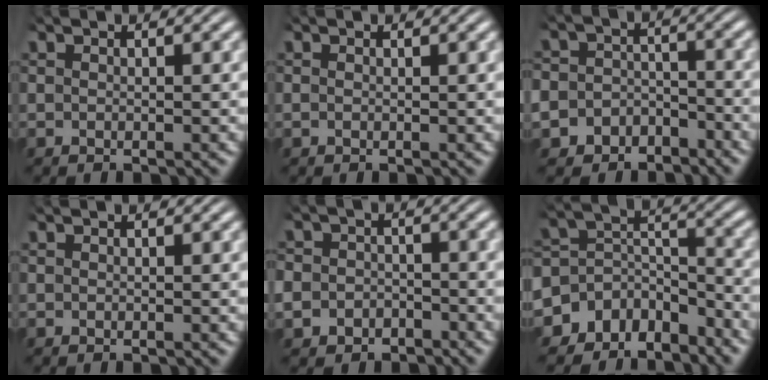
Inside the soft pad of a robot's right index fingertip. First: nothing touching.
{"total": 0.0}
{"total": 7.3, "force": [-4.1, 5.9, 1.3], "torque": [-0.036, -0.022, -0.079]}
{"total": 0.0}
{"total": 4.8, "force": [-2.6, 4.0, 0.7], "torque": [-0.027, -0.020, -0.045]}
{"total": 10.4, "force": [-5.0, 8.0, 4.5], "torque": [-0.103, -0.041, -0.083]}